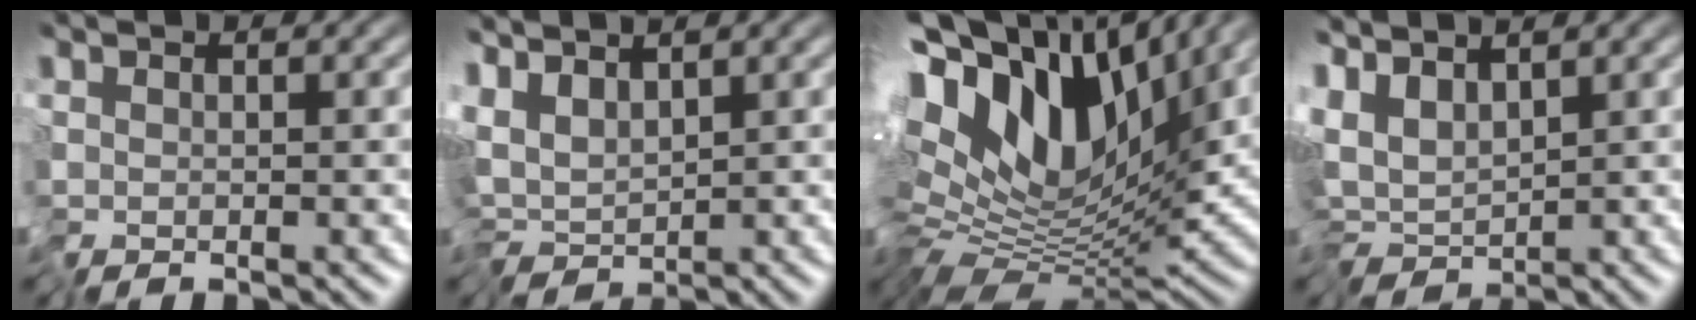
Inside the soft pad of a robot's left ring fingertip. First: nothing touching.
{"total": 3.6, "force": [0.4, 1.9, 3.1], "torque": [-0.051, -0.003, 0.020]}
{"total": 13.7, "force": [6.3, 5.7, 10.8], "torque": [-0.204, 0.027, 0.105]}
{"total": 4.7, "force": [0.9, 2.5, 3.8], "torque": [-0.069, -0.001, 0.028]}